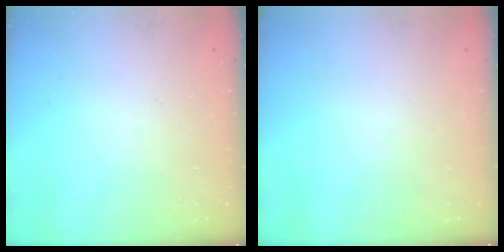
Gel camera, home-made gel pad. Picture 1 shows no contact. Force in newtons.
{"total": 0.0}